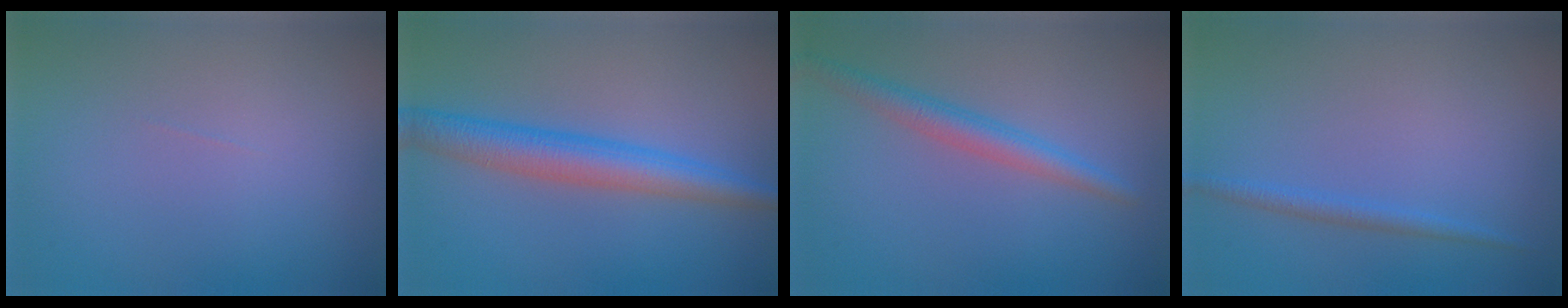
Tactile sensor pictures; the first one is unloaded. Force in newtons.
{"total": 4.5, "press": 4.5, "slide": 0.1}
{"total": 2.6, "press": 2.6, "slide": 0.1}
{"total": 1.4, "press": 1.4, "slide": 0.1}